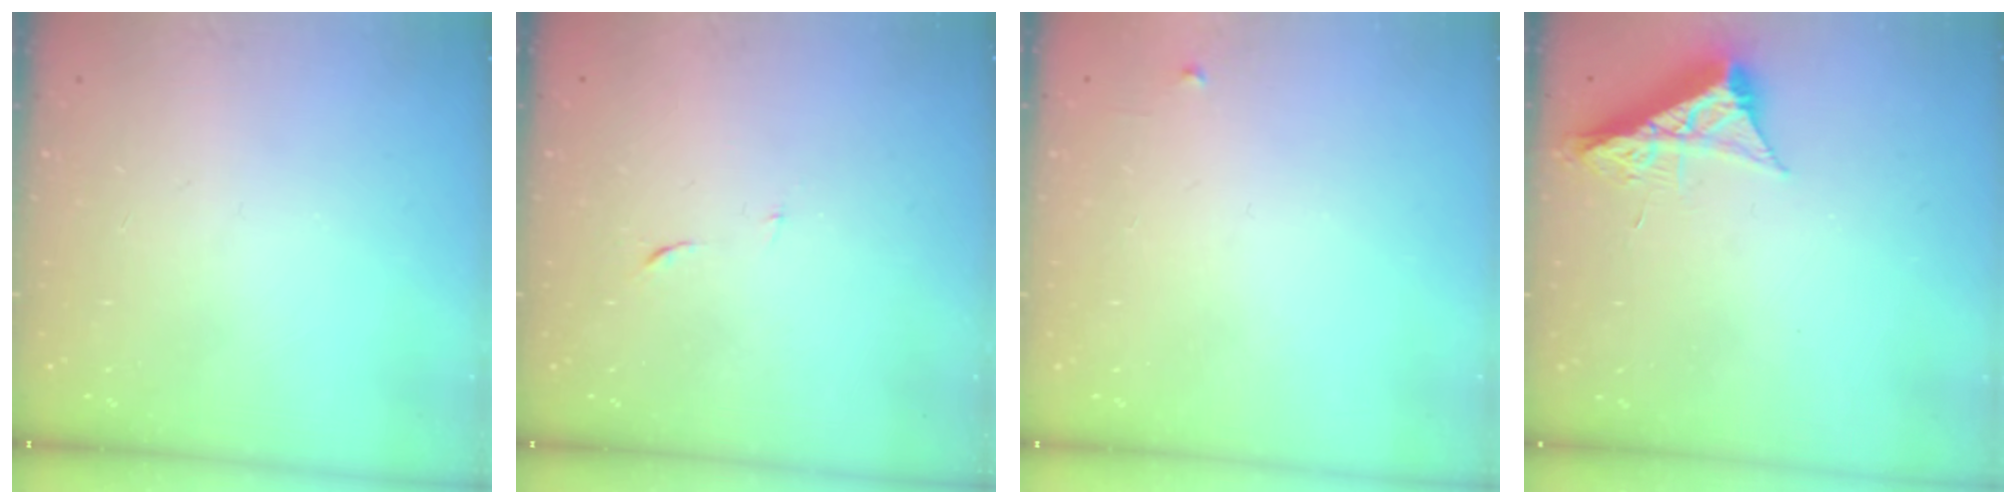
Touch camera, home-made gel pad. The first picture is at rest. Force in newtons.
{"total": 4.5, "press": 4.3, "slide": 1.0}
{"total": 2.4, "press": 2.3, "slide": 0.4}
{"total": 8.9, "press": 8.9, "slide": 0.4}